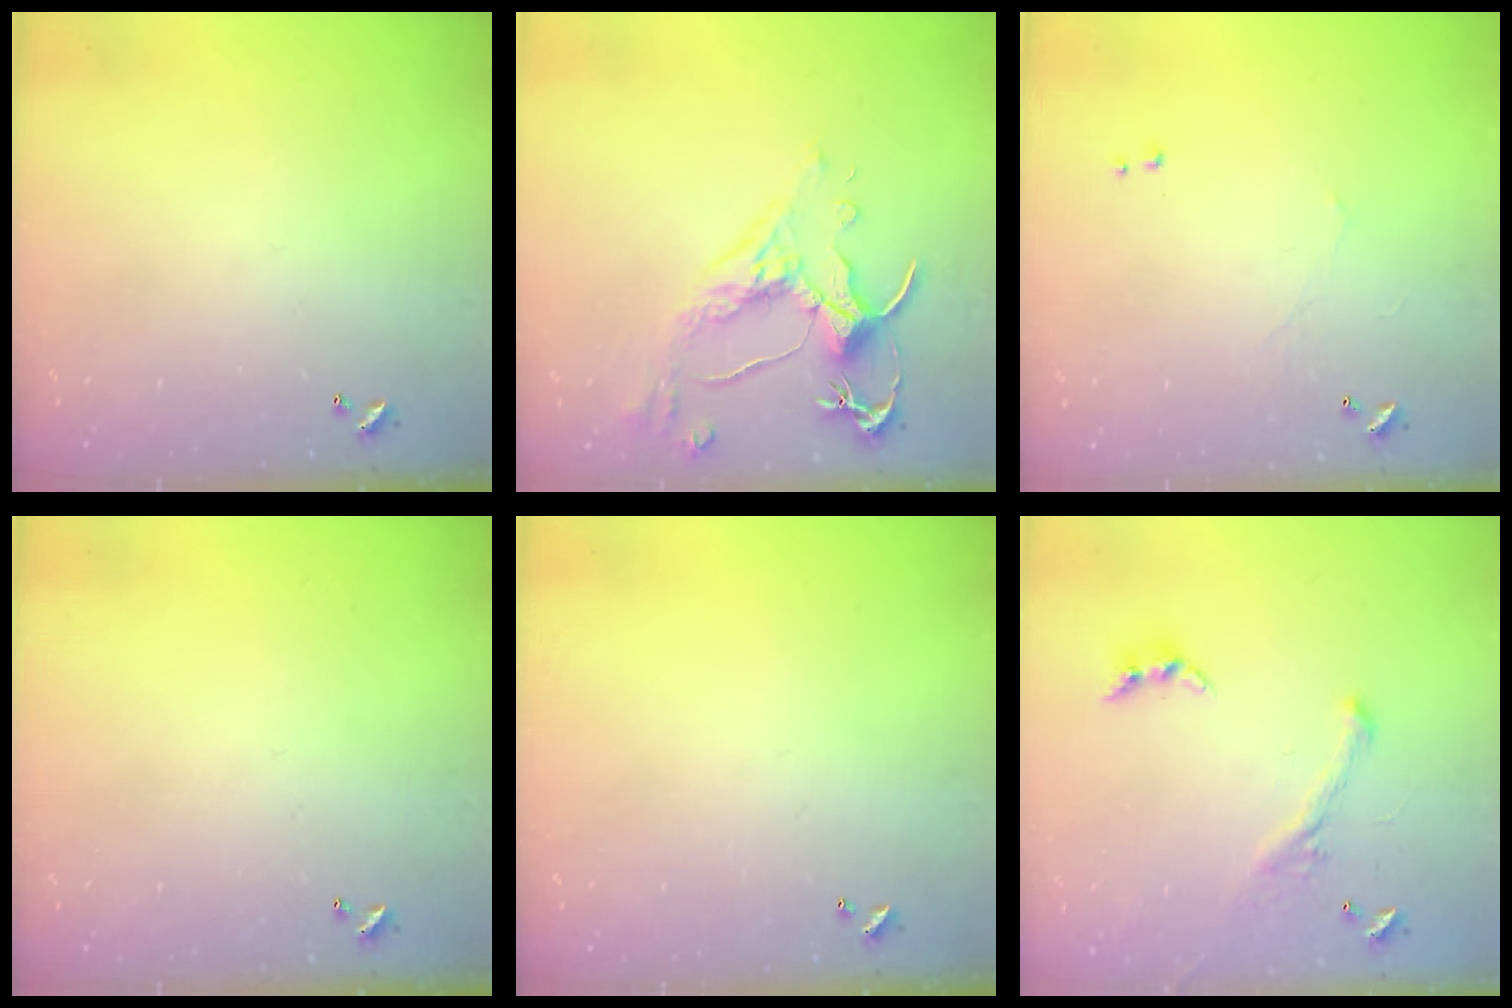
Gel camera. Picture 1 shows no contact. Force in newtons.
{"total": 2.6, "press": 2.2, "slide": 1.3}
{"total": 0.7, "press": 0.1, "slide": 0.7}
{"total": 0.0}
{"total": 0.0}
{"total": 1.4, "press": 0.6, "slide": 1.2}